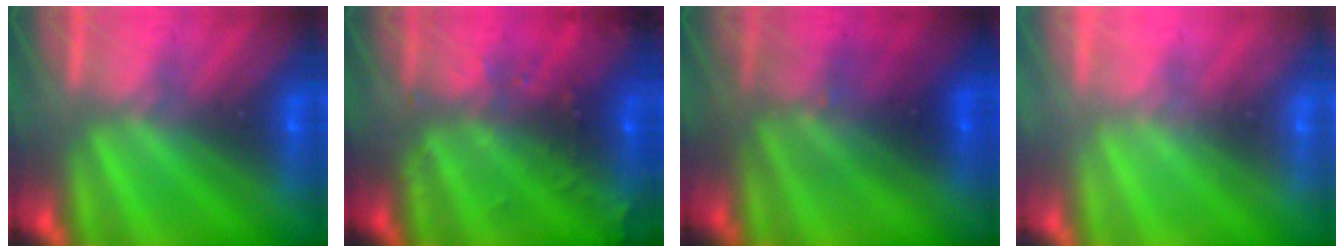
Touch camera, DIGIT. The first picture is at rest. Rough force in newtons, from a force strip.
{"total": 6.5}
{"total": 2.8}
{"total": 2.3}